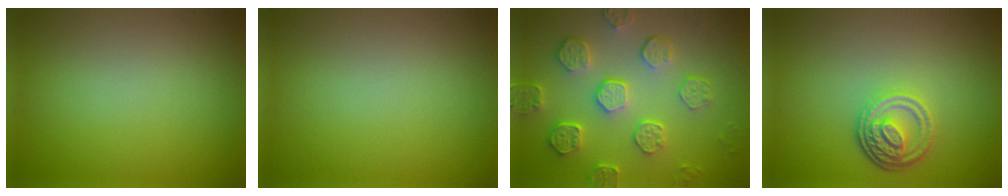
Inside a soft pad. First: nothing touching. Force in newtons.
{"total": 0.0}
{"total": 5.8, "press": 4.2, "slide": 4.0}
{"total": 4.2, "press": 3.2, "slide": 2.7}